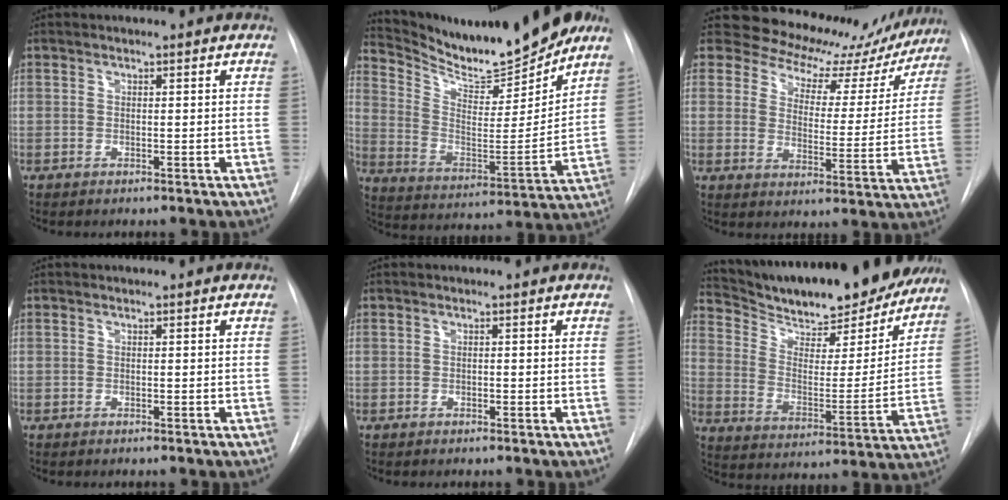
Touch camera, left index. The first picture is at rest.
{"total": 16.8, "force": [15.5, 1.5, 6.3], "torque": [-0.122, -0.041, 0.254]}
{"total": 16.6, "force": [14.3, 7.5, 4.0], "torque": [-0.035, -0.019, 0.158]}
{"total": 0.0}
{"total": 0.7, "force": [-0.7, 0.0, 0.0], "torque": [0.002, -0.006, -0.013]}
{"total": 23.8, "force": [21.3, 5.0, 9.3], "torque": [-0.157, -0.030, 0.304]}